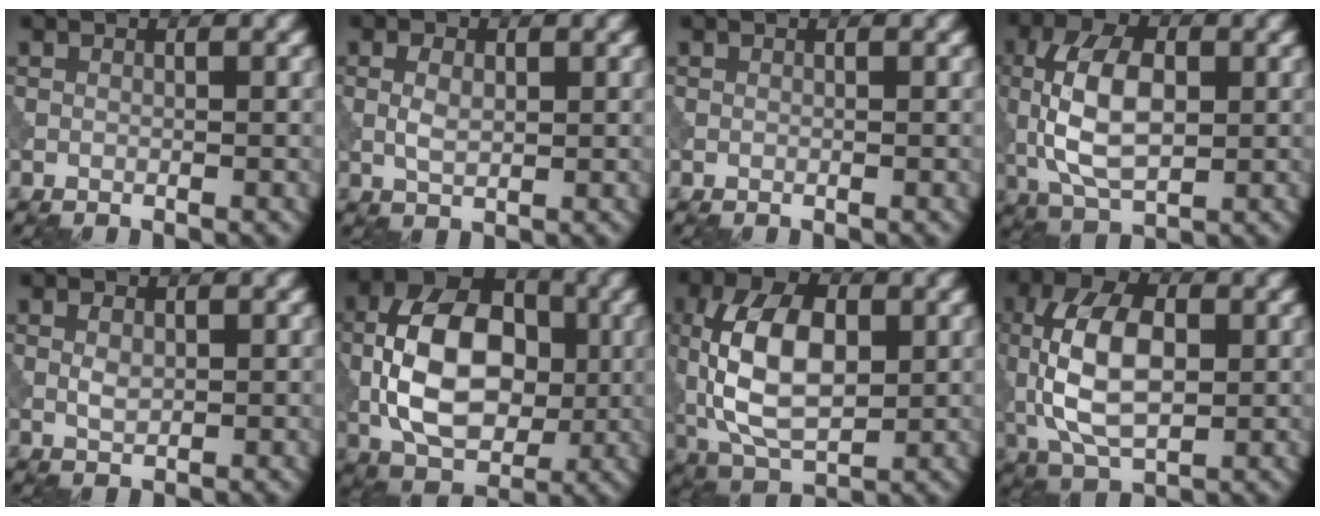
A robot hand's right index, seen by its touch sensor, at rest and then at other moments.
{"total": 2.2, "force": [0.2, 1.3, 1.8], "torque": [-0.040, 0.001, 0.004]}
{"total": 0.0}
{"total": 7.9, "force": [0.0, 4.3, 6.6], "torque": [-0.138, 0.008, -0.003]}
{"total": 1.7, "force": [0.2, 1.0, 1.3], "torque": [-0.028, 0.000, 0.006]}
{"total": 10.9, "force": [-0.8, 6.9, 8.4], "torque": [-0.155, 0.013, -0.021]}
{"total": 9.7, "force": [0.5, 5.4, 8.0], "torque": [-0.164, 0.008, 0.007]}
{"total": 9.0, "force": [0.1, 5.0, 7.5], "torque": [-0.159, 0.010, -0.003]}